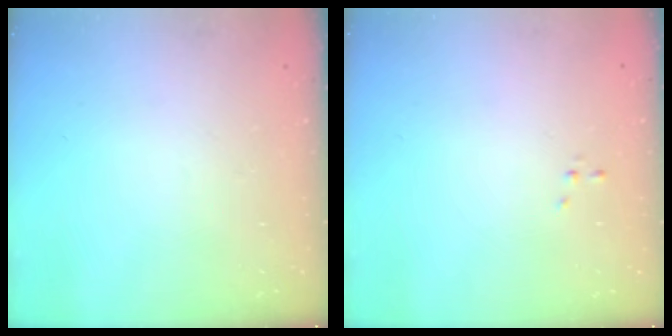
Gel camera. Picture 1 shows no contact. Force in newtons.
{"total": 0.0}